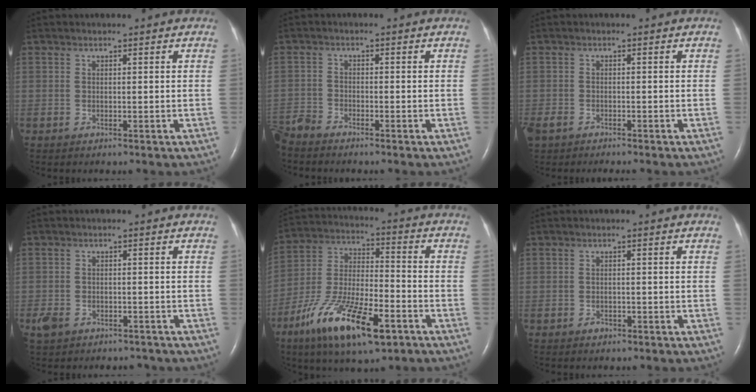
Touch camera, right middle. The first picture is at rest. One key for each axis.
{"total": 3.9, "fx": -3.8, "fy": 0.5, "fz": 0.8, "tx": -0.015, "ty": -0.015, "tz": -0.079}
{"total": 5.0, "fx": -3.9, "fy": 2.3, "fz": 2.2, "tx": -0.048, "ty": -0.008, "tz": -0.066}
{"total": 5.1, "fx": -3.8, "fy": 2.9, "fz": 1.9, "tx": -0.040, "ty": 0.003, "tz": -0.054}
{"total": 17.4, "fx": -9.5, "fy": 4.9, "fz": 13.7, "tx": -0.283, "ty": -0.019, "tz": -0.169}
{"total": 0.9, "fx": -0.7, "fy": 0.6, "fz": 0.3, "tx": -0.006, "ty": 0.002, "tz": -0.010}